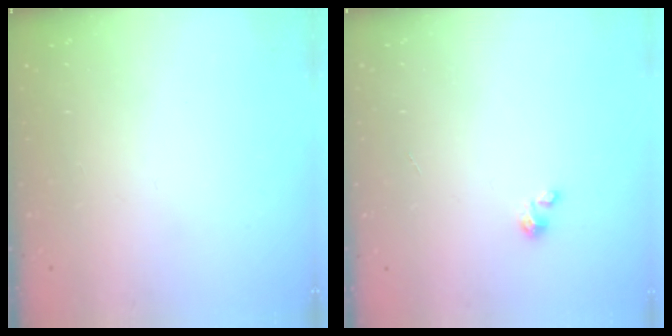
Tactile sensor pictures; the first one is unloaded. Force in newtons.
{"total": 1.2, "press": 1.1, "slide": 0.1}